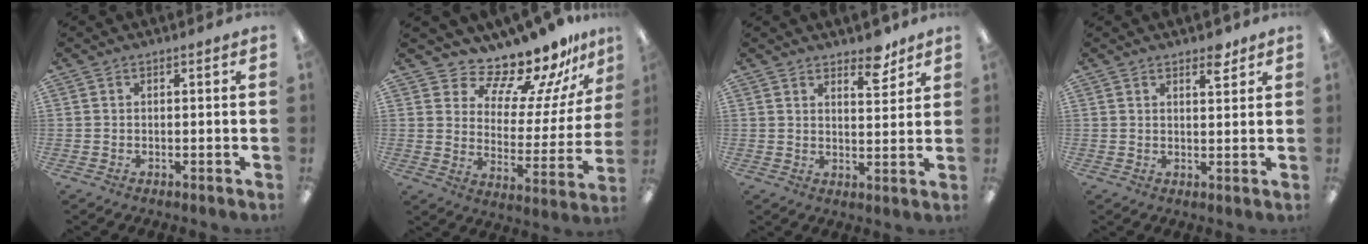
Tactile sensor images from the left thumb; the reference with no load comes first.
{"total": 12.8, "force": [12.1, 2.9, 2.7], "torque": [-0.058, -0.121, 0.209]}
{"total": 6.5, "force": [5.2, 2.6, 2.9], "torque": [-0.013, -0.039, 0.085]}
{"total": 3.8, "force": [3.1, 1.3, 1.7], "torque": [-0.007, -0.019, 0.049]}